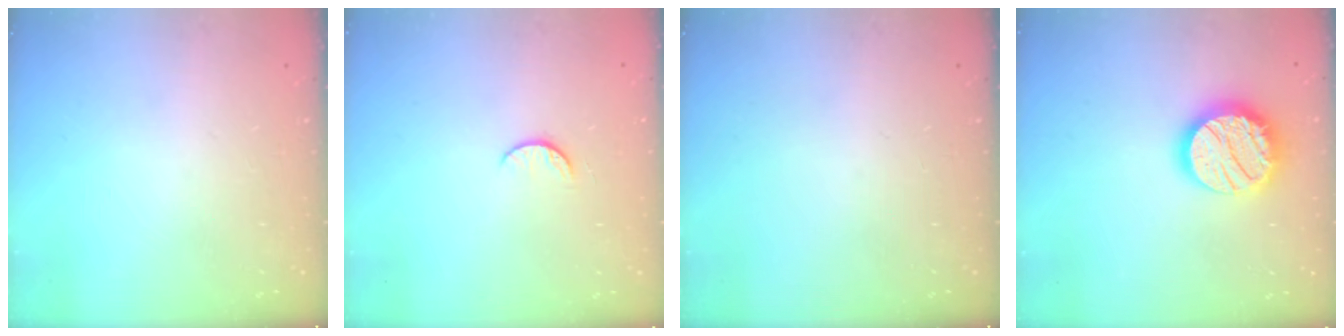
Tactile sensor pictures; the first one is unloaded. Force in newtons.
{"total": 5.2, "press": 5.2, "slide": 0.6}
{"total": 0.0}
{"total": 17.4, "press": 17.4, "slide": 1.2}